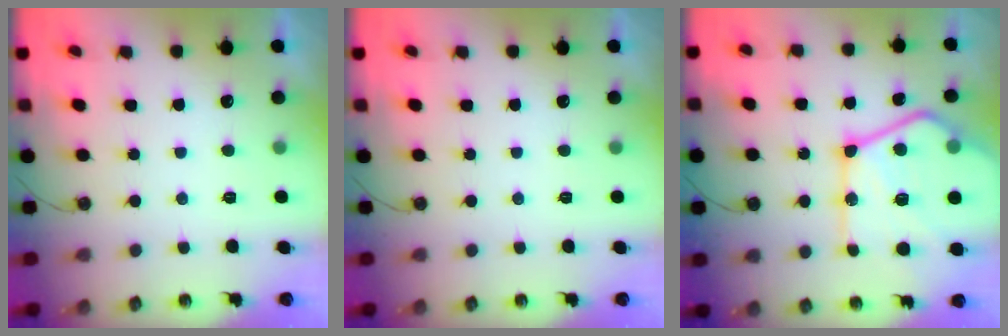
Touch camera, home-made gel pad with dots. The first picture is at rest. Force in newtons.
{"total": 0.0}
{"total": 29.0, "press": 28.8, "slide": 3.0}